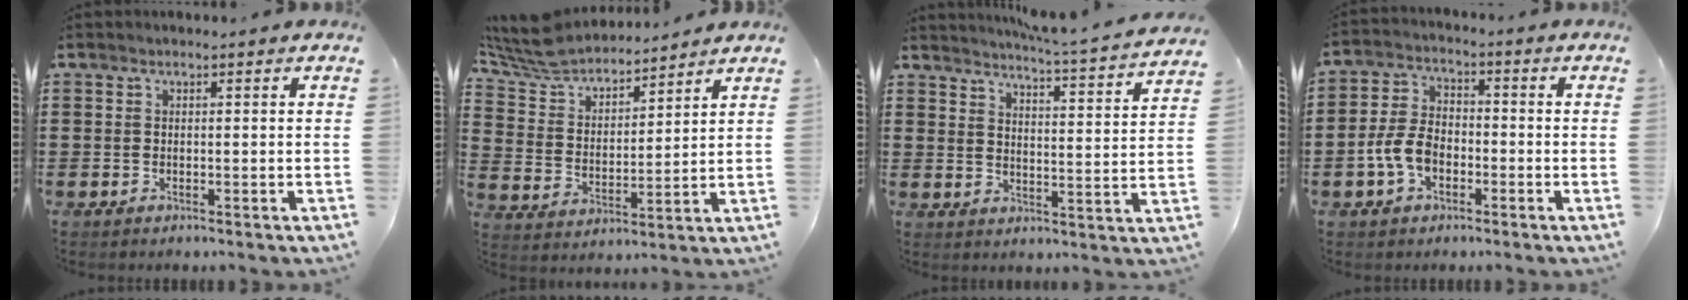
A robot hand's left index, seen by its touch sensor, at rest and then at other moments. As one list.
[{"total": 7.4, "force": [6.8, 2.1, 1.9], "torque": [-0.073, -0.037, 0.120]}, {"total": 4.2, "force": [4.0, -0.7, 1.0], "torque": [-0.034, -0.039, 0.060]}, {"total": 6.2, "force": [-2.2, 3.9, 4.4], "torque": [-0.111, 0.001, -0.048]}]